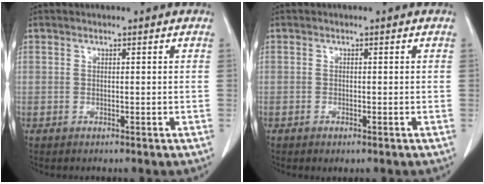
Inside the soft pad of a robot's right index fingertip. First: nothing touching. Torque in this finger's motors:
{"motor_torque": [0.27, -0.23, 0.17, 0.03]}